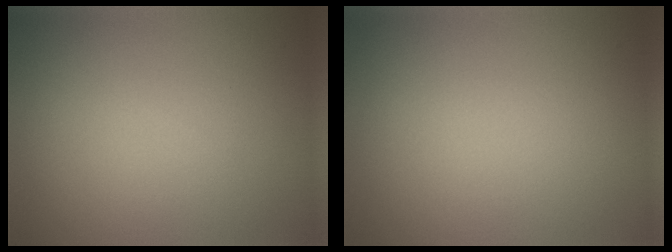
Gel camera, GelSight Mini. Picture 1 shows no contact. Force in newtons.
{"total": 0.0}